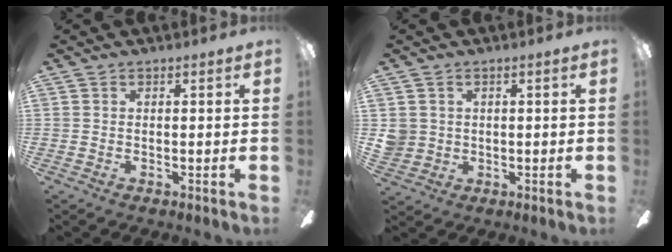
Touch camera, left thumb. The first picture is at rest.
{"total": 3.4, "force": [0.9, 3.3, 0.5], "torque": [-0.019, 0.010, 0.018]}